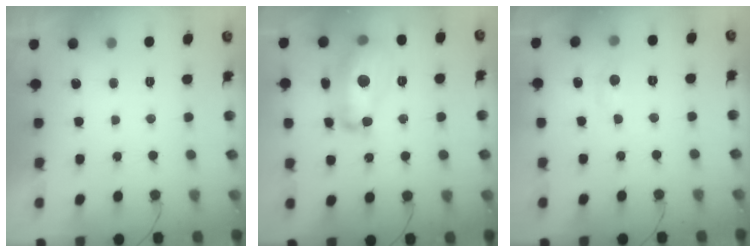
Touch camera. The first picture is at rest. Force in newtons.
{"total": 16.1, "press": 16.1, "slide": 1.0}
{"total": 2.8, "press": 2.8, "slide": 0.4}